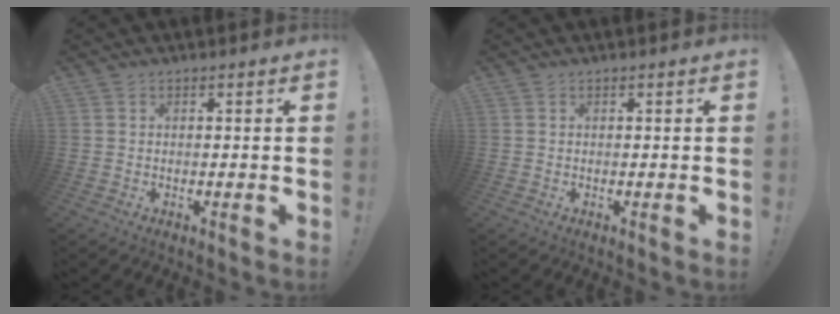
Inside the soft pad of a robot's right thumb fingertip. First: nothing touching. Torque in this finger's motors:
{"motor_torque": [0.00, 0.00, 0.01, 0.01, 0.00]}